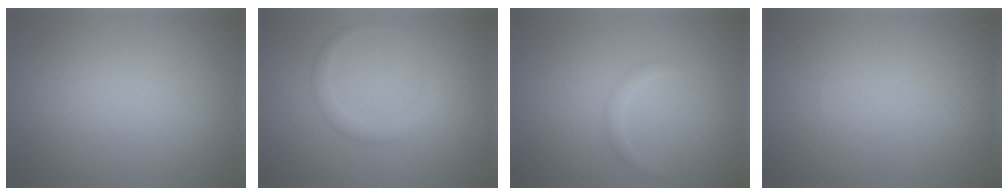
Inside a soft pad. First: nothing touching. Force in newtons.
{"total": 1.8, "press": 1.8, "slide": 0.0}
{"total": 0.9, "press": 0.9, "slide": 0.0}
{"total": 0.0}